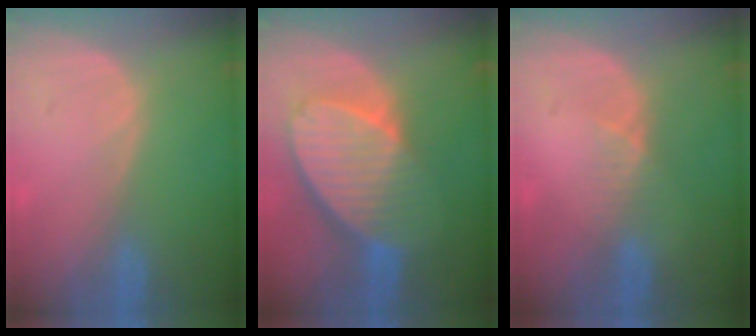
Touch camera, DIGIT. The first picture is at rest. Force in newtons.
{"total": 10.3, "press": 9.0, "slide": 5.0}
{"total": 2.3, "press": 1.8, "slide": 1.4}